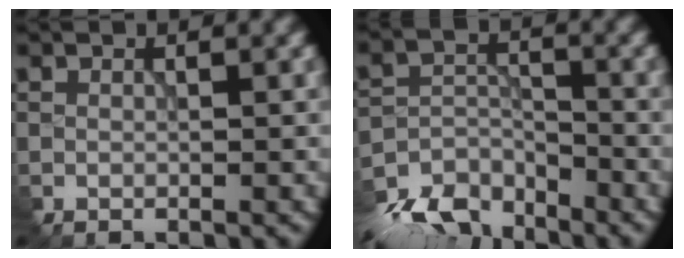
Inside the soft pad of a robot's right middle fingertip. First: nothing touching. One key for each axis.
{"total": 7.7, "fx": -6.6, "fy": 3.0, "fz": 2.5, "tx": -0.050, "ty": -0.015, "tz": -0.121}